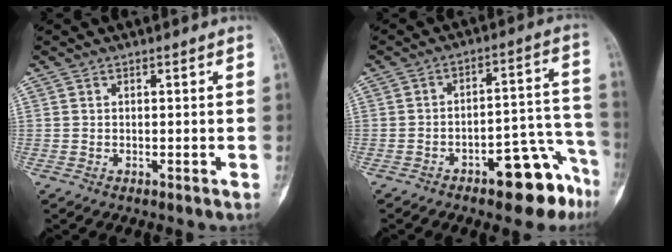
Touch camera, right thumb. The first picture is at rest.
{"total": 12.2, "force": [-7.8, 4.7, 8.1], "torque": [-0.060, 0.078, -0.107]}